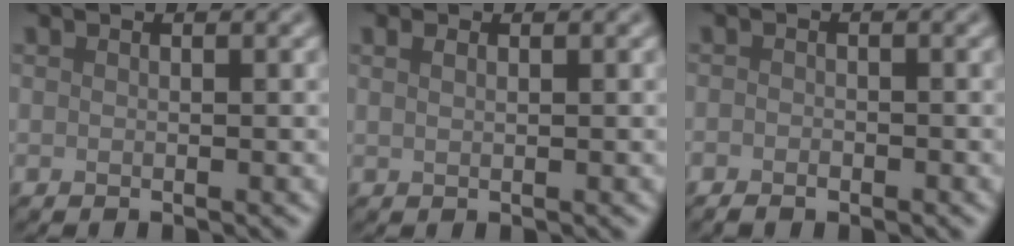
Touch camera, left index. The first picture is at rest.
{"total": 0.9, "force": [0.5, 0.4, 0.6], "torque": [-0.014, 0.000, 0.010]}
{"total": 1.1, "force": [-0.8, 0.6, 0.6], "torque": [-0.010, -0.002, -0.016]}